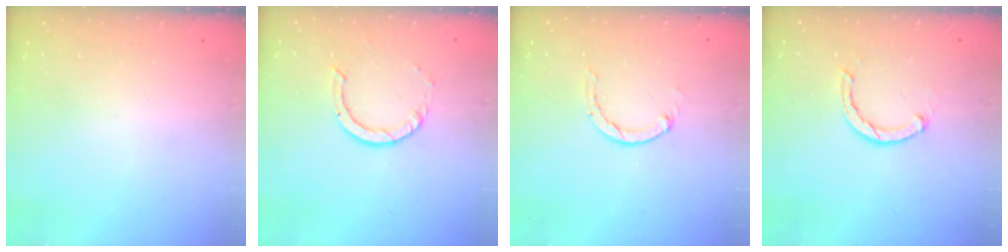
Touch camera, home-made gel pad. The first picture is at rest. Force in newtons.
{"total": 4.0, "press": 4.0, "slide": 0.3}
{"total": 0.8, "press": 0.8, "slide": 0.2}
{"total": 2.4, "press": 2.3, "slide": 0.4}